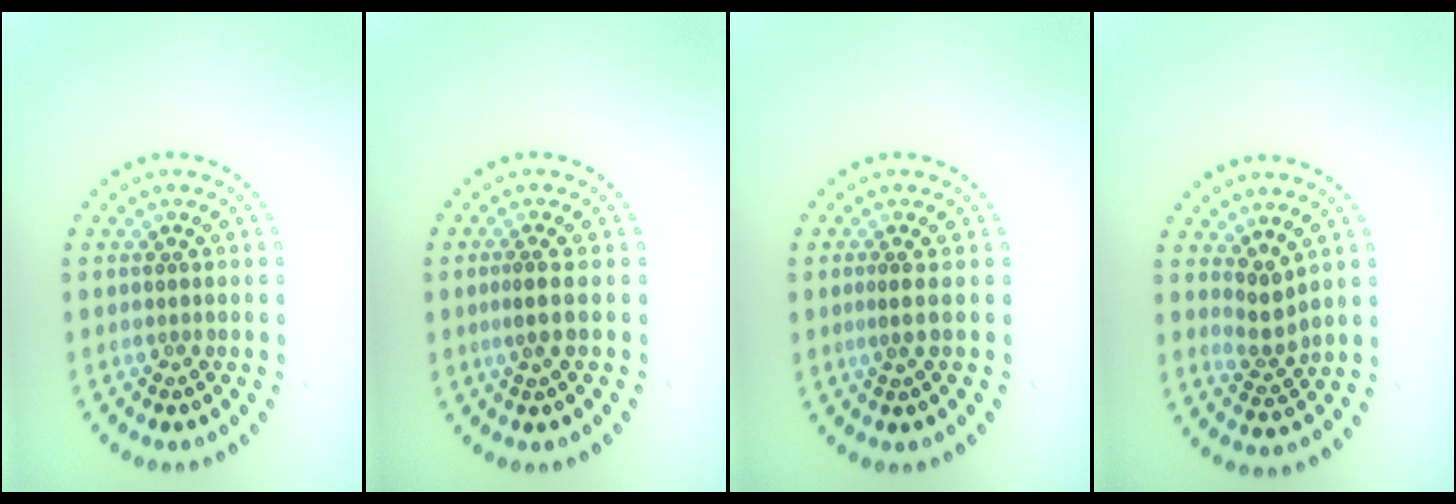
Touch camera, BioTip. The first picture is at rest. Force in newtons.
{"total": 1.6, "press": 1.3, "slide": 0.9}
{"total": 1.0, "press": 0.5, "slide": 0.8}
{"total": 2.1, "press": 1.5, "slide": 1.4}